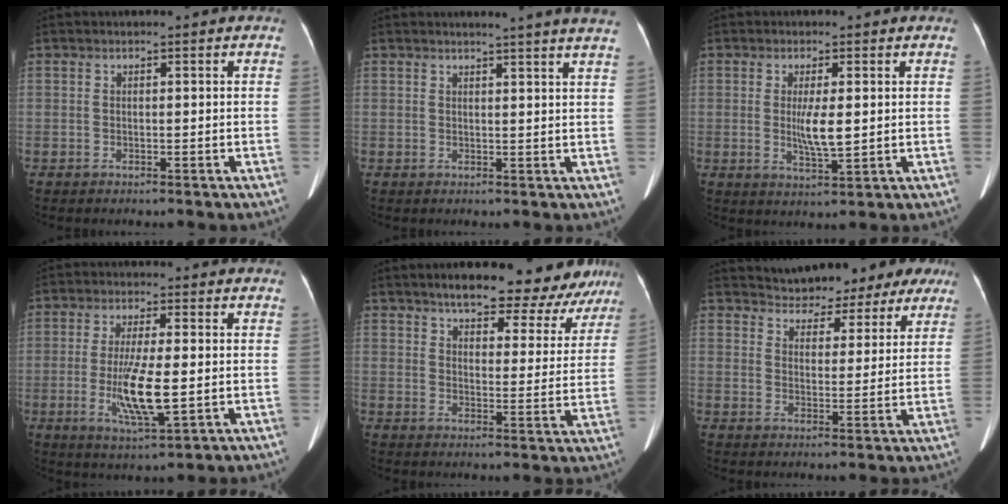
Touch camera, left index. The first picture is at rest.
{"total": 9.6, "force": [8.8, -1.0, 3.9], "torque": [-0.045, -0.045, 0.076]}
{"total": 4.3, "force": [-0.2, 0.7, 4.2], "torque": [-0.077, -0.026, -0.004]}
{"total": 8.6, "force": [-1.8, 1.3, 8.3], "torque": [-0.161, -0.037, -0.033]}
{"total": 17.8, "force": [15.3, 5.6, 7.0], "torque": [-0.072, -0.015, 0.182]}
{"total": 14.6, "force": [13.1, 5.1, 4.0], "torque": [-0.041, 0.000, 0.155]}